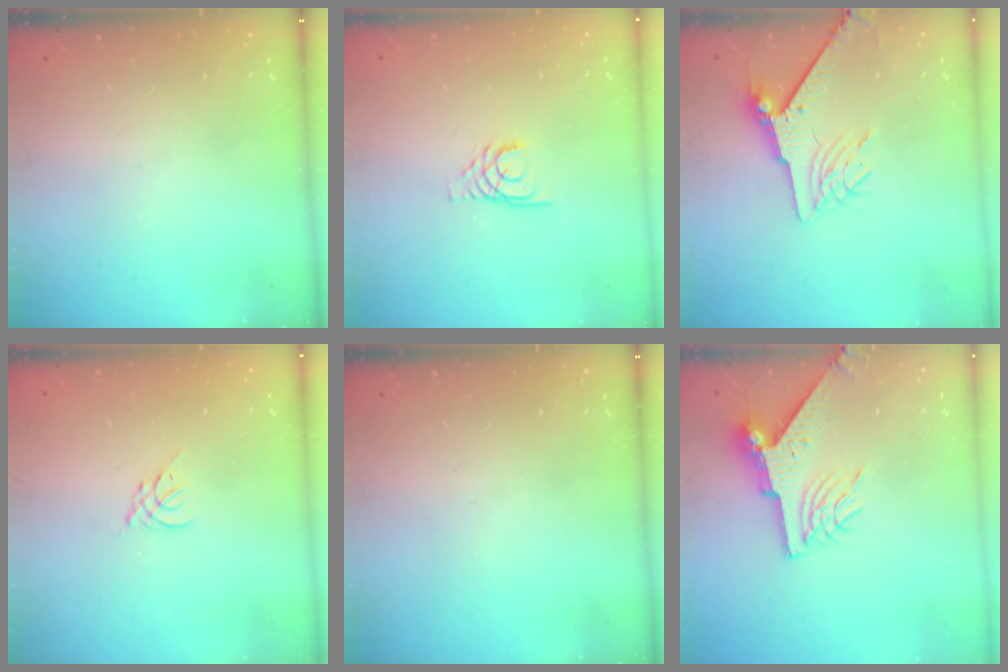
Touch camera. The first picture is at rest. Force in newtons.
{"total": 3.3, "press": 3.3, "slide": 0.3}
{"total": 7.3, "press": 7.2, "slide": 1.1}
{"total": 1.8, "press": 1.7, "slide": 0.5}
{"total": 0.0}
{"total": 9.4, "press": 9.3, "slide": 1.0}